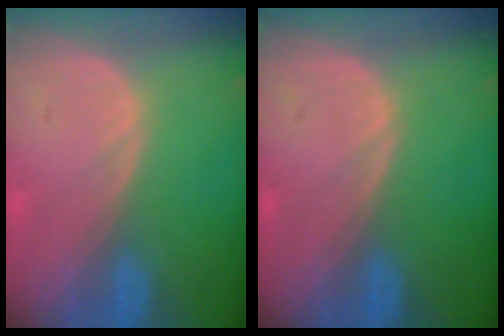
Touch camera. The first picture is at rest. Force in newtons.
{"total": 0.0}